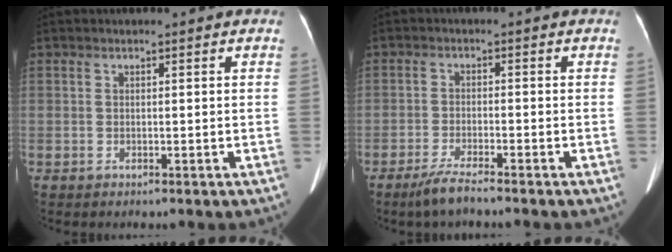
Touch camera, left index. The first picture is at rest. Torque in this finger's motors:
{"motor_torque": [-0.20, 0.21, -0.02, -0.03]}